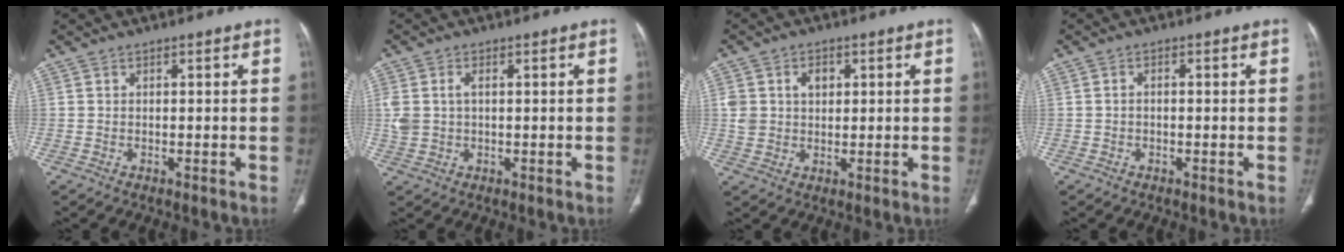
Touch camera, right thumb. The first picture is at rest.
{"total": 4.5, "force": [0.6, 3.0, 3.4], "torque": [-0.088, 0.010, 0.018]}
{"total": 5.7, "force": [1.6, 4.4, 3.2], "torque": [-0.039, -0.002, 0.032]}
{"total": 0.9, "force": [-0.2, 0.6, 0.6], "torque": [-0.011, 0.004, -0.004]}